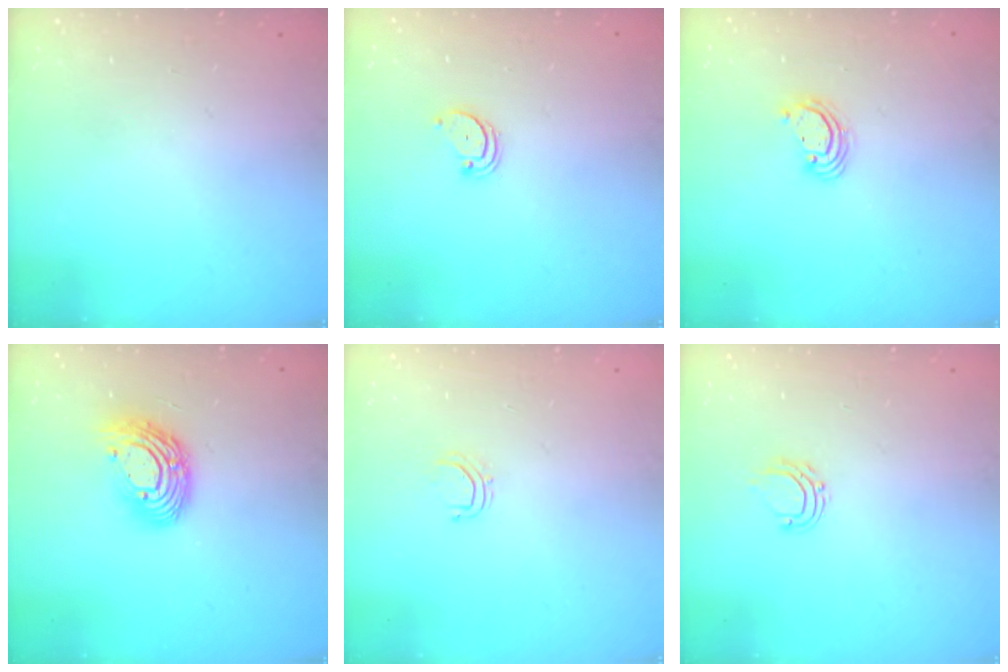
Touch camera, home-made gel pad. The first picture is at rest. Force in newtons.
{"total": 1.8, "press": 1.8, "slide": 0.2}
{"total": 3.9, "press": 3.9, "slide": 0.2}
{"total": 12.4, "press": 12.4, "slide": 1.0}
{"total": 3.8, "press": 3.8, "slide": 0.2}
{"total": 5.2, "press": 5.2, "slide": 0.4}